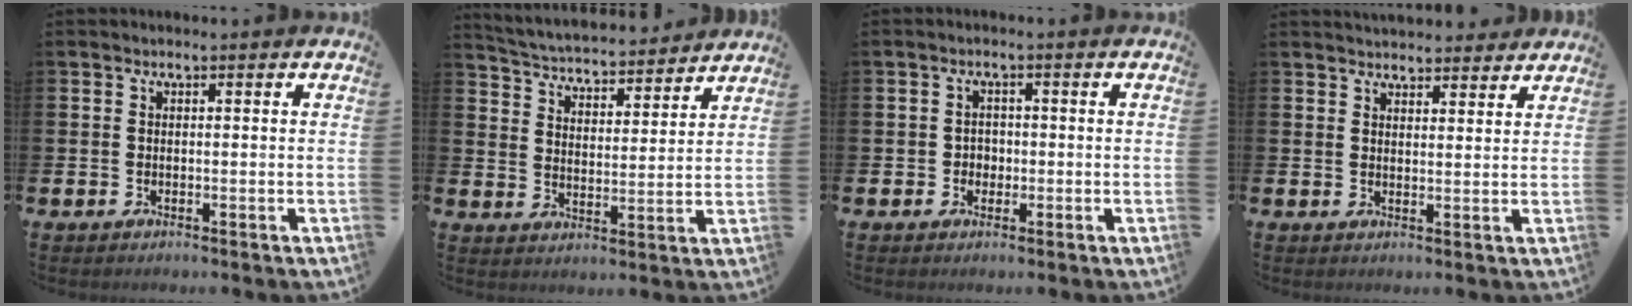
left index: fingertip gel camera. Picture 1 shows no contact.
{"total": 4.5, "force": [4.4, 0.8, 0.3], "torque": [-0.035, -0.039, 0.073]}
{"total": 1.7, "force": [-0.2, 1.6, 0.5], "torque": [0.003, 0.000, -0.011]}
{"total": 3.7, "force": [3.6, 0.7, 0.0], "torque": [-0.006, -0.015, 0.067]}